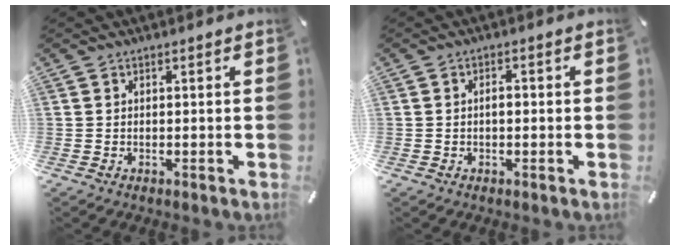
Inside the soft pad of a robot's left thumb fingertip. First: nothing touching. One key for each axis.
{"total": 1.8, "fx": -0.3, "fy": 1.0, "fz": 1.5, "tx": -0.029, "ty": 0.005, "tz": -0.008}